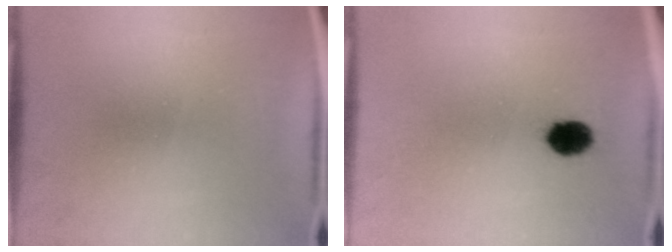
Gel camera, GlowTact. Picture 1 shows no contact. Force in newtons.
{"total": 5.0}